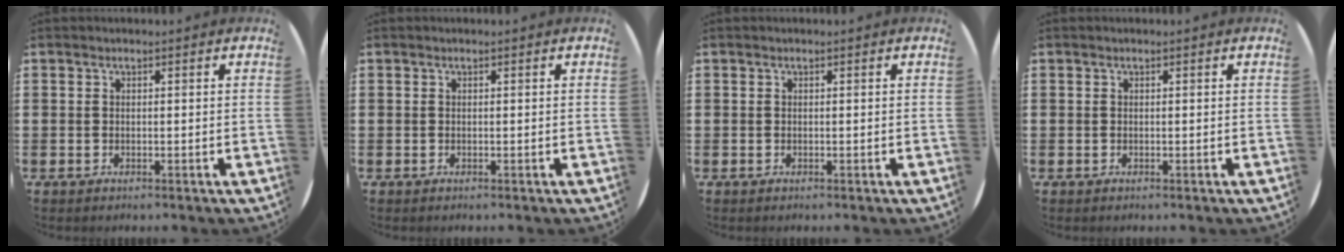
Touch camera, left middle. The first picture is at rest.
{"total": 0.0}
{"total": 0.0}
{"total": 0.0}